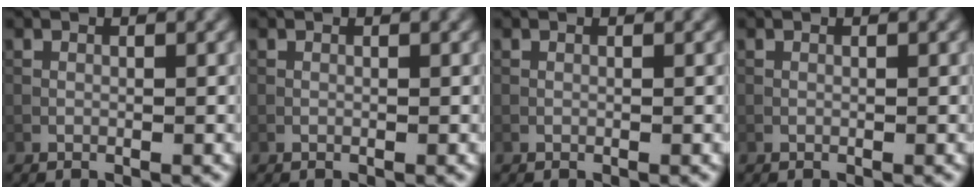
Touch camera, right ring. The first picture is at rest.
{"total": 0.0}
{"total": 0.0}
{"total": 0.0}